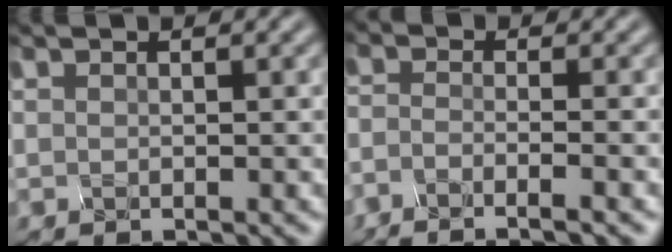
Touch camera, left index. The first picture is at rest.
{"total": 3.2, "force": [-2.6, 0.9, 1.6], "torque": [0.004, -0.003, -0.062]}